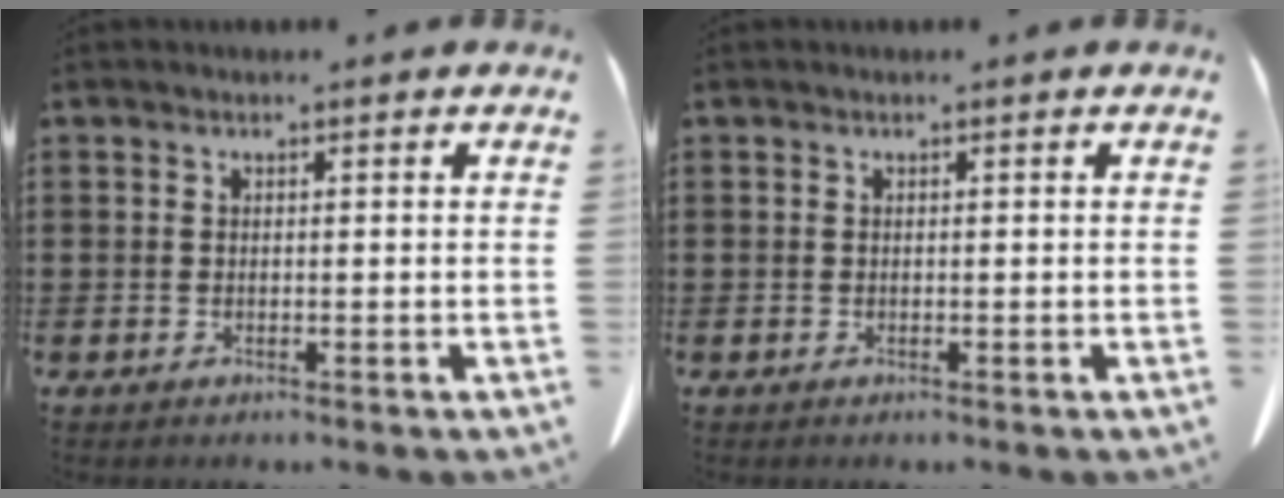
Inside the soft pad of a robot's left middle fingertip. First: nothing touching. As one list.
[{"total": 0.0}]